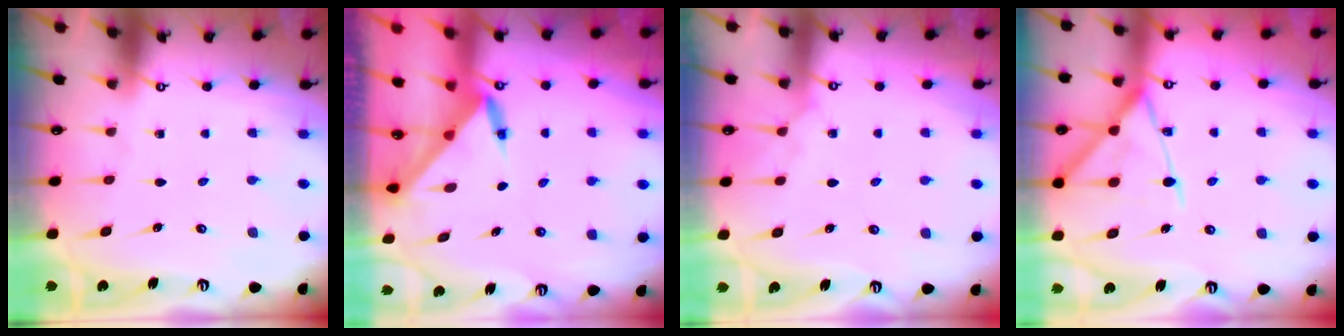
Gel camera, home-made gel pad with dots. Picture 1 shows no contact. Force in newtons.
{"total": 3.6, "press": 3.6, "slide": 0.3}
{"total": 5.1, "press": 5.0, "slide": 0.7}
{"total": 15.2, "press": 15.2, "slide": 1.1}